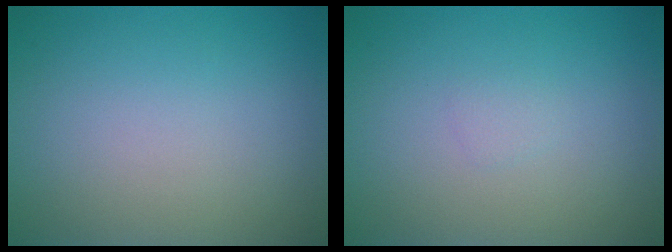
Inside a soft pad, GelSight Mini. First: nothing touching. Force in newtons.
{"total": 0.6, "press": 0.6, "slide": 0.0}